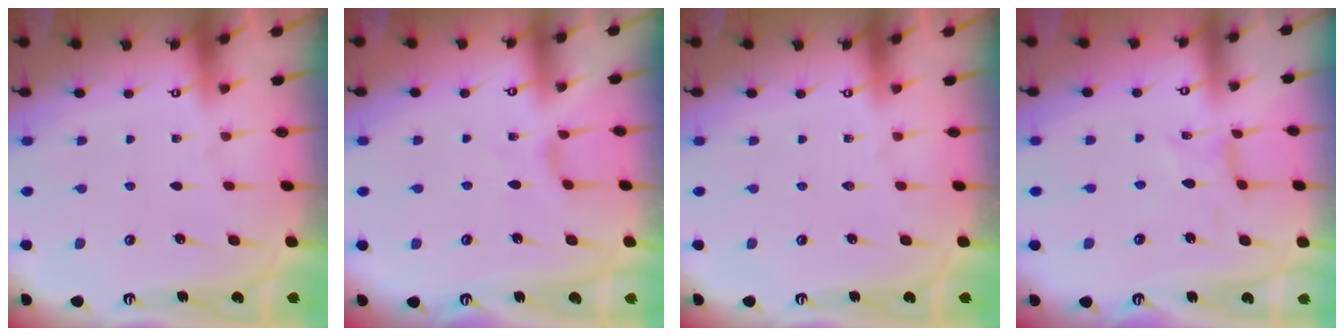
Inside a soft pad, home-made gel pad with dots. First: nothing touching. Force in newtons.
{"total": 2.0, "press": 2.0, "slide": 0.5}
{"total": 0.0}
{"total": 1.6, "press": 1.5, "slide": 0.3}